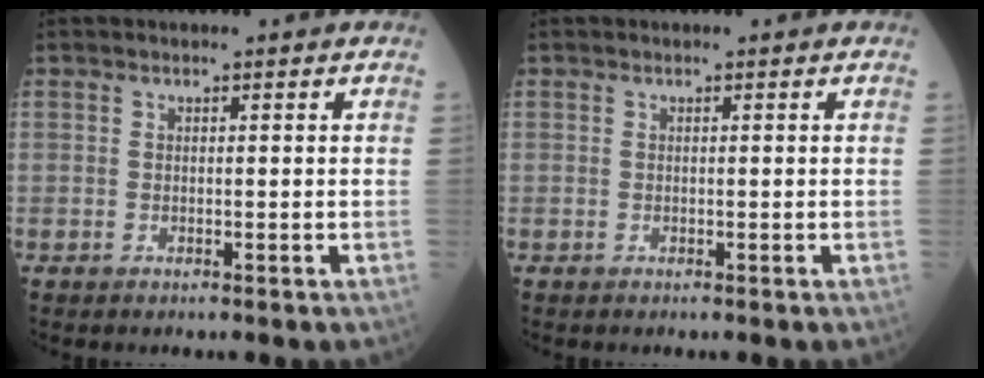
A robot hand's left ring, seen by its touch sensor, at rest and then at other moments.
{"total": 0.0}